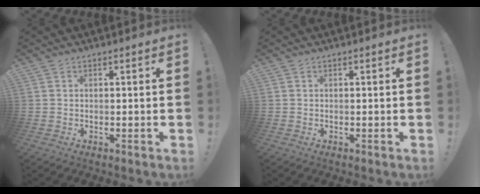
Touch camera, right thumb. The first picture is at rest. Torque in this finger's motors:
{"motor_torque": [0.00, 0.00, -0.01, 0.02, 0.02]}